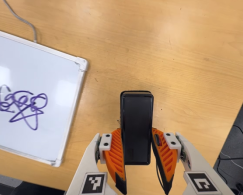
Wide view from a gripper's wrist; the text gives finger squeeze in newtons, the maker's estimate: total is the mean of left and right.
{"total": 4.1, "left": 2.5, "right": 5.7}